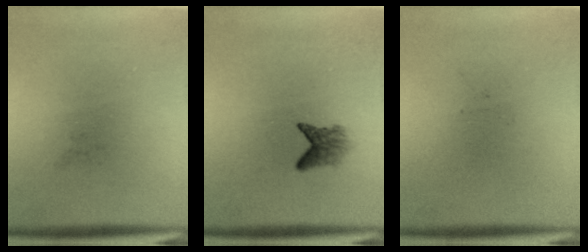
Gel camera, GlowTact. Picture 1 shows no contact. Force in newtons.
{"total": 2.2}
{"total": 0.0}